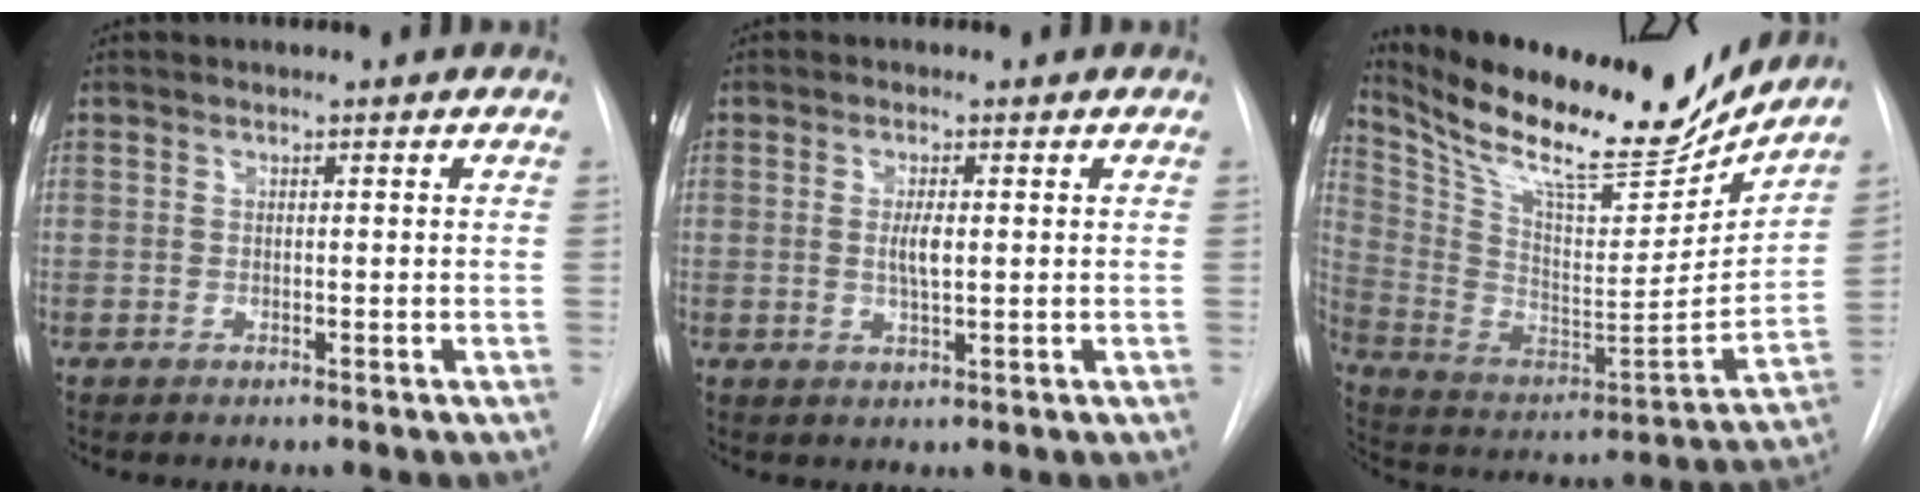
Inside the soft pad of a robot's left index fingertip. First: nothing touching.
{"total": 2.7, "force": [0.2, 0.5, 2.6], "torque": [-0.052, -0.003, 0.006]}
{"total": 23.8, "force": [20.4, 4.9, 11.2], "torque": [-0.208, -0.027, 0.329]}